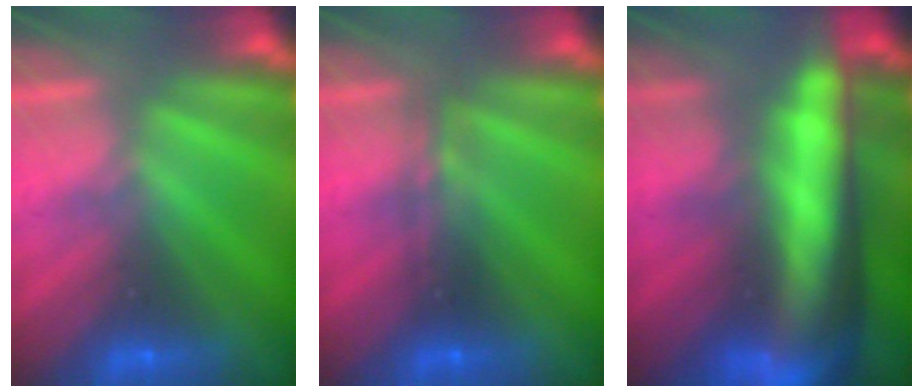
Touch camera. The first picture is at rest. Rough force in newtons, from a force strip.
{"total": 2.3}
{"total": 9.6}